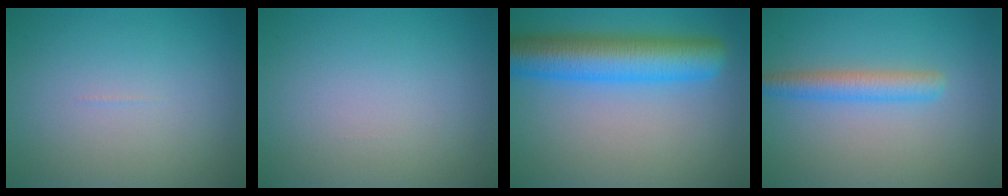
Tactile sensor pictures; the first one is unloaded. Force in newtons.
{"total": 0.0}
{"total": 8.3, "press": 8.3, "slide": 0.3}
{"total": 3.0, "press": 3.0, "slide": 0.1}